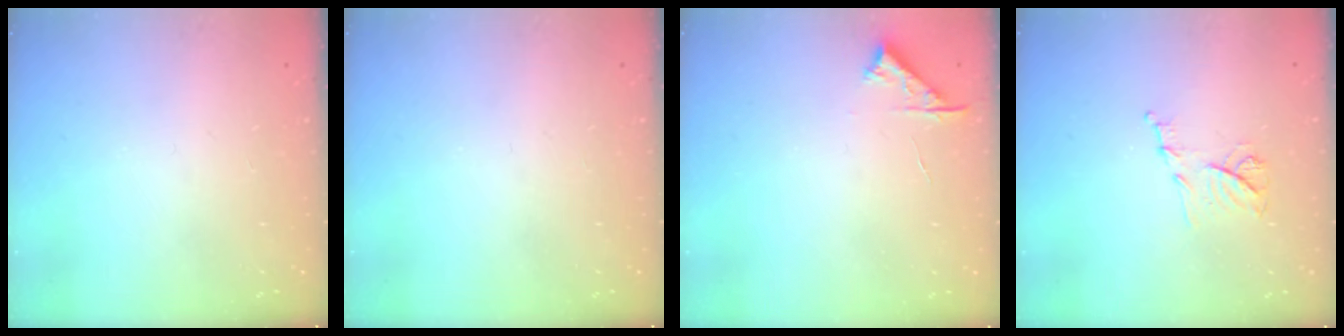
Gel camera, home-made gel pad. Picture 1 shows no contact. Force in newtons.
{"total": 0.0}
{"total": 4.7, "press": 4.6, "slide": 0.6}
{"total": 8.8, "press": 8.7, "slide": 1.0}